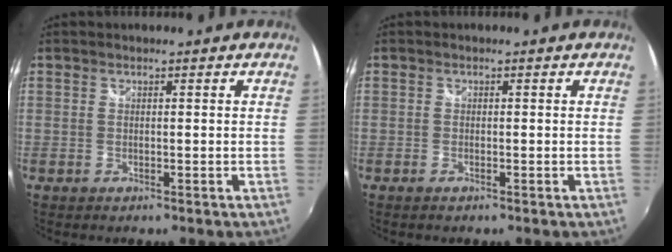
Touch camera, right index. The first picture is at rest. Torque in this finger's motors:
{"motor_torque": [-0.17, -0.13, 0.08, 0.00]}